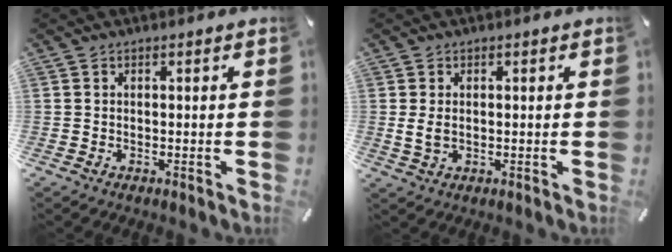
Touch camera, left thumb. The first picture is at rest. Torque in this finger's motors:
{"motor_torque": [0.04, -0.13, 0.11, 0.30, 0.09]}